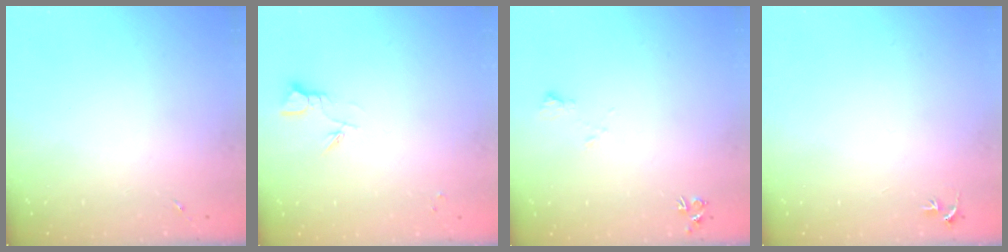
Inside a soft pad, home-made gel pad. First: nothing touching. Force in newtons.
{"total": 3.3, "press": 3.3, "slide": 0.4}
{"total": 5.2, "press": 5.1, "slide": 1.0}
{"total": 3.1, "press": 3.1, "slide": 0.3}